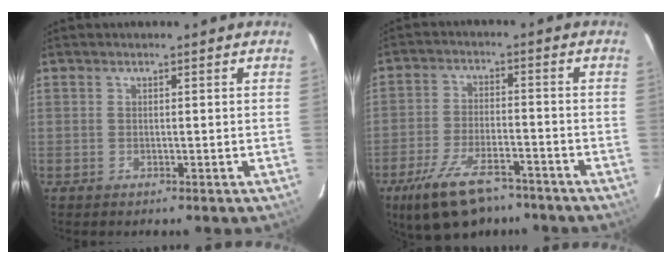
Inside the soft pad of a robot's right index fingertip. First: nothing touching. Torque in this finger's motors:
{"motor_torque": [1.17, -0.97, 0.51, 0.10]}